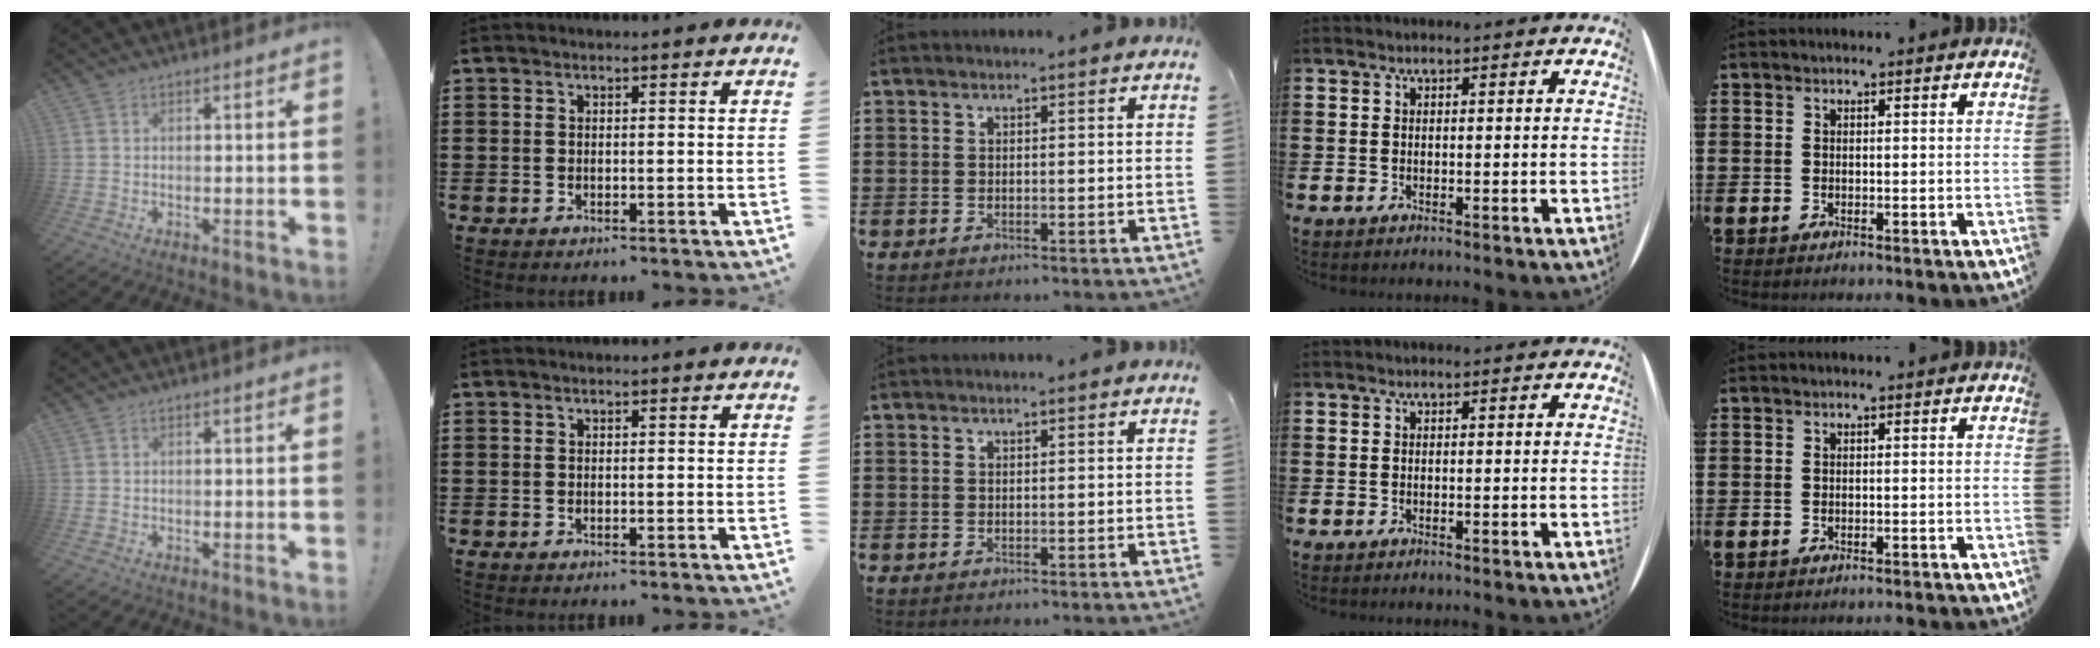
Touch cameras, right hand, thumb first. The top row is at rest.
{}